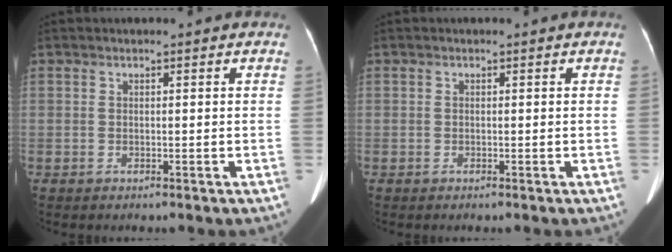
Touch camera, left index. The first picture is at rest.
{"total": 2.2, "force": [-1.1, -1.6, -1.1], "torque": [0.015, -0.012, -0.019]}